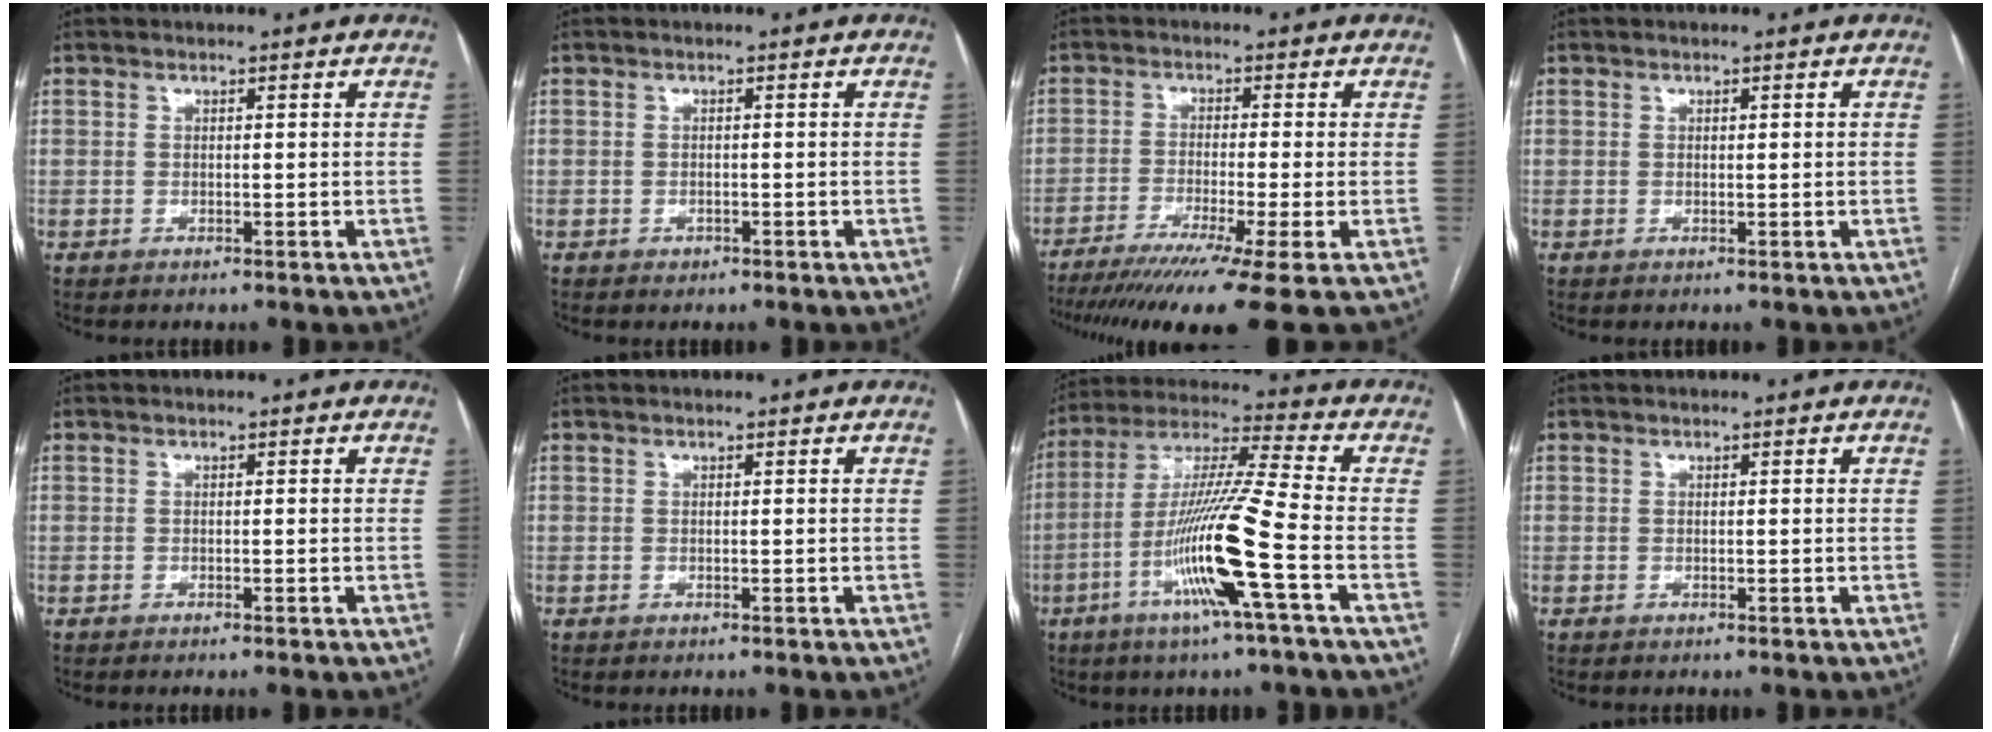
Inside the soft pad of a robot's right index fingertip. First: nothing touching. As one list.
[{"total": 0.7, "force": [-0.4, 0.6, 0.2], "torque": [-0.005, 0.002, -0.004]}, {"total": 14.2, "force": [-10.5, -1.6, 9.4], "torque": [-0.129, -0.044, -0.165]}, {"total": 0.6, "force": [0.1, 0.1, 0.6], "torque": [-0.013, 0.001, 0.003]}, {"total": 0.0}, {"total": 0.0}, {"total": 15.6, "force": [-5.4, -1.4, 14.5], "torque": [-0.288, -0.012, -0.108]}, {"total": 0.0}]